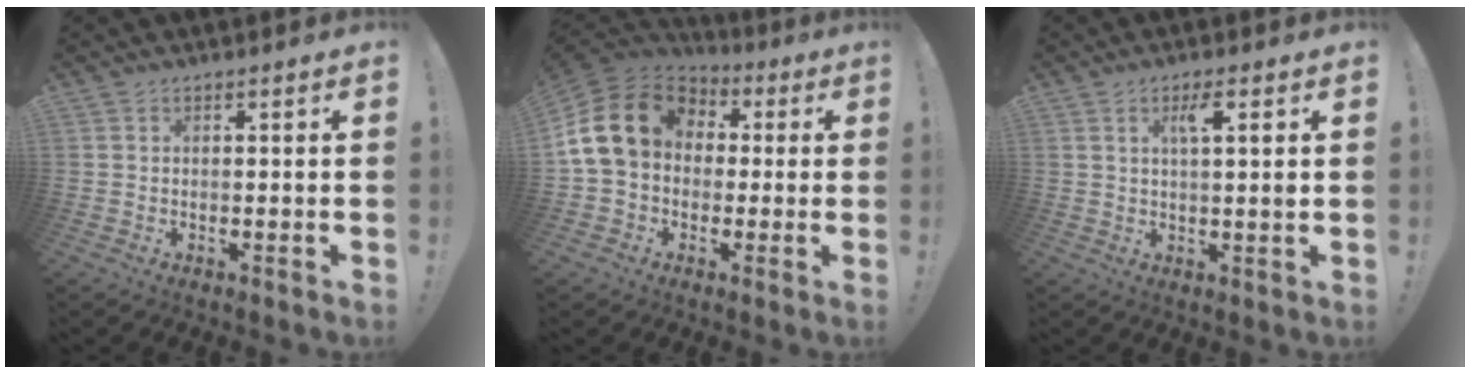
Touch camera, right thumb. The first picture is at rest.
{"total": 18.1, "force": [3.4, 13.5, 11.6], "torque": [-0.210, 0.005, 0.069]}
{"total": 4.9, "force": [1.9, 0.3, 4.5], "torque": [-0.073, -0.004, 0.024]}